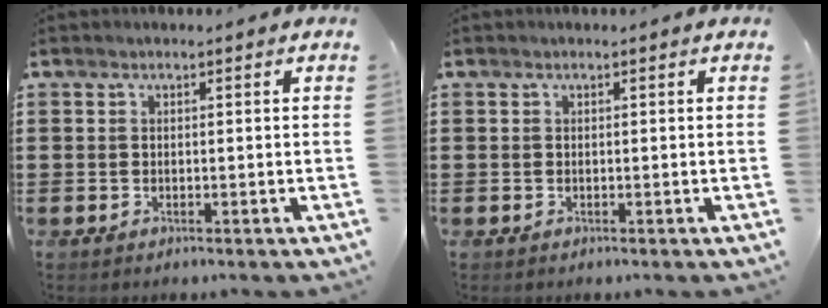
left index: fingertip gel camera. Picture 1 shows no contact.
{"total": 0.0}